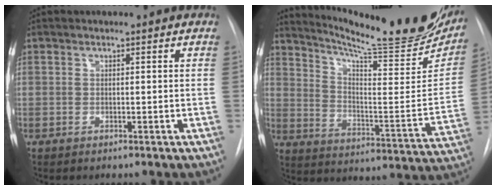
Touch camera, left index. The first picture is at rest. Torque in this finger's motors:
{"motor_torque": [0.79, -1.35, 0.20, 0.02]}